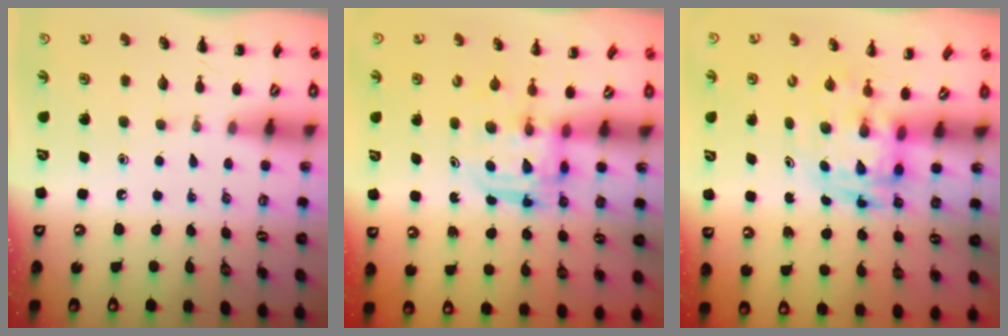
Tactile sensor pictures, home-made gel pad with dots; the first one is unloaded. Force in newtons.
{"total": 3.1, "press": 3.1, "slide": 0.3}
{"total": 3.5, "press": 3.4, "slide": 0.7}